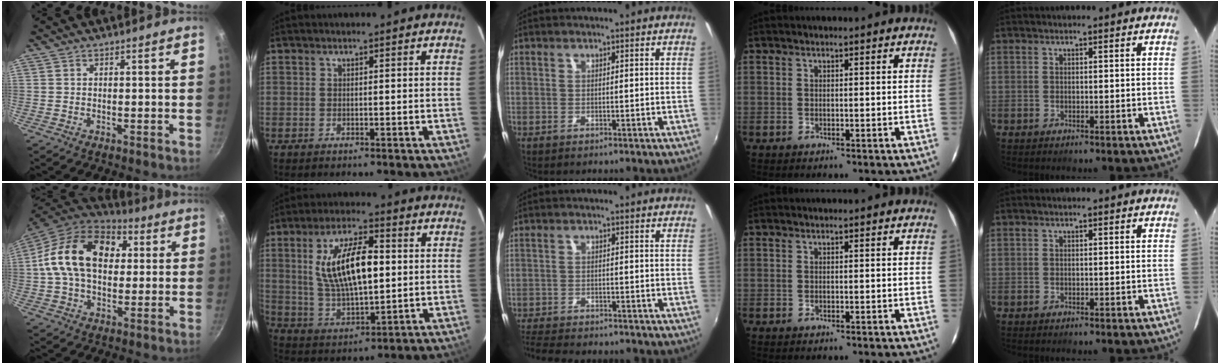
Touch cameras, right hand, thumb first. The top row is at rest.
{"thumb": {"total": 20.5, "force": [3.4, 14.0, 14.6], "torque": [-0.227, 0.027, 0.041]}, "index": {"total": 15.1, "force": [2.5, 6.1, 13.6], "torque": [-0.253, 0.007, 0.055]}, "middle": {"total": 9.4, "force": [-8.6, 1.9, 3.4], "torque": [-0.094, -0.017, -0.139]}}